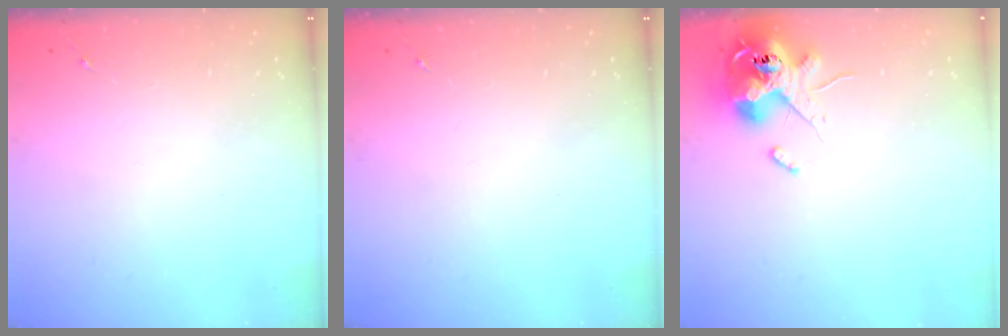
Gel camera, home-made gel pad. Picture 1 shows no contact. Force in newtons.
{"total": 0.0}
{"total": 12.8, "press": 12.6, "slide": 2.2}